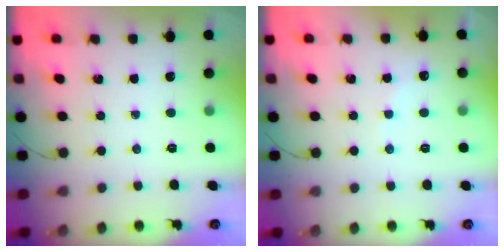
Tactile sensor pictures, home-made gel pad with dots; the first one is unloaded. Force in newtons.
{"total": 5.8, "press": 5.7, "slide": 1.0}